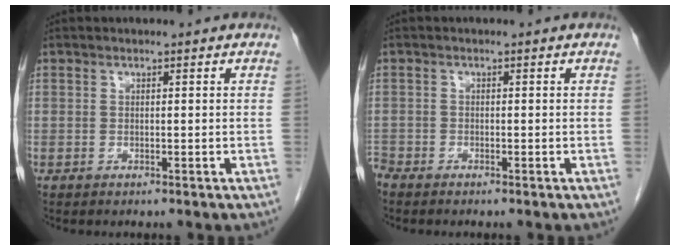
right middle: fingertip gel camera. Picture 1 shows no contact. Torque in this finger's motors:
{"motor_torque": [-0.03, 0.03, -0.07, -0.01]}